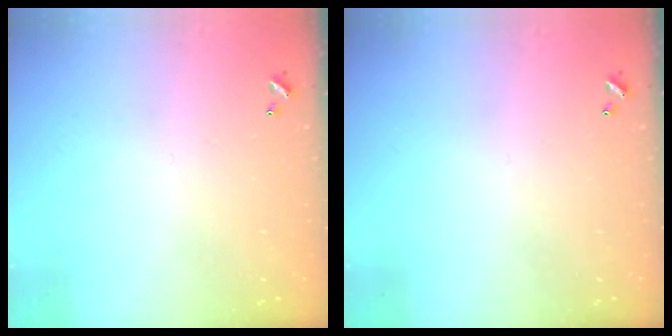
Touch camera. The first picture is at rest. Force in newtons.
{"total": 0.0}